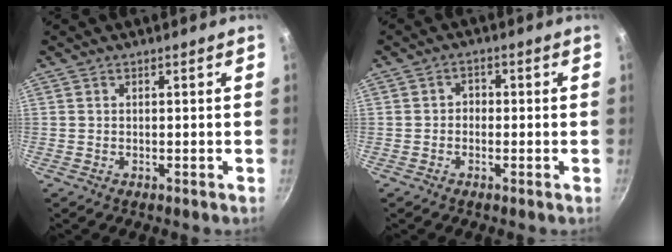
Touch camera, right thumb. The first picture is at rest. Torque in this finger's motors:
{"motor_torque": [-0.36, -0.26, -0.22, 0.22, -0.03]}